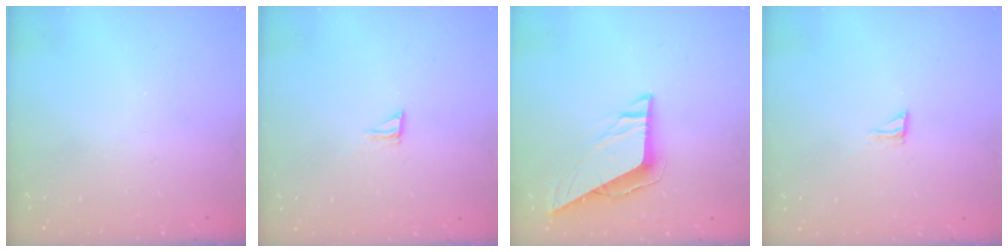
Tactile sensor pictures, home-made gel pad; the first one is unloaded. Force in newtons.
{"total": 4.6, "press": 4.5, "slide": 0.5}
{"total": 8.1, "press": 8.1, "slide": 0.3}
{"total": 4.6, "press": 4.5, "slide": 0.5}